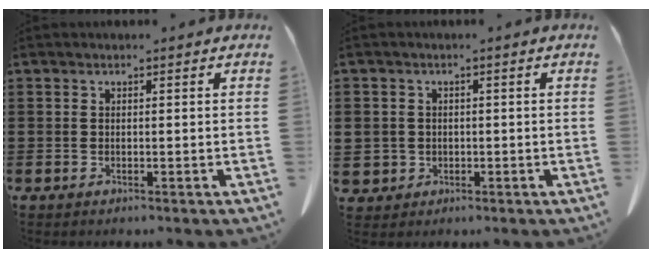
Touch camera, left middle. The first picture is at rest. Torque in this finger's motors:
{"motor_torque": [0.17, -0.09, 0.02, -0.04]}